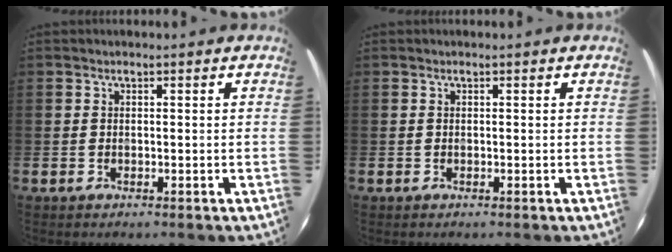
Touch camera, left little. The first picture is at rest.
{"total": 0.0}